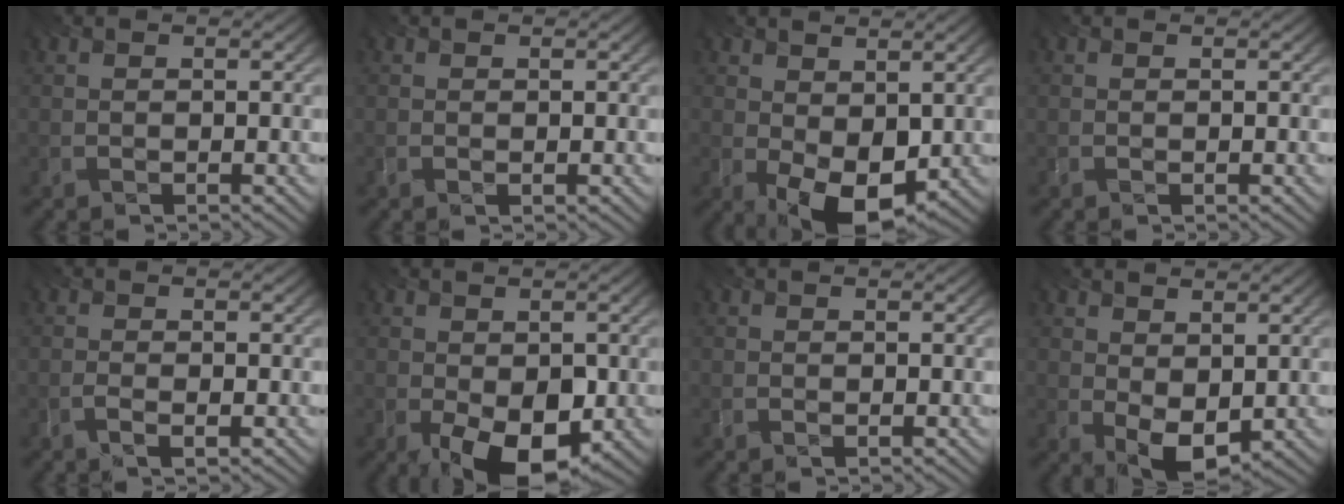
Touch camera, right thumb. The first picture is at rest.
{"total": 0.0}
{"total": 7.9, "force": [-0.4, 4.8, 6.2], "torque": [-0.114, -0.010, 0.002]}
{"total": 0.0}
{"total": 1.3, "force": [-1.0, 0.0, 0.7], "torque": [-0.013, 0.001, -0.018]}
{"total": 8.0, "force": [-2.7, 4.3, 6.1], "torque": [-0.108, -0.012, -0.041]}
{"total": 0.0}
{"total": 5.2, "force": [0.5, 3.2, 4.1], "torque": [-0.085, -0.003, 0.015]}